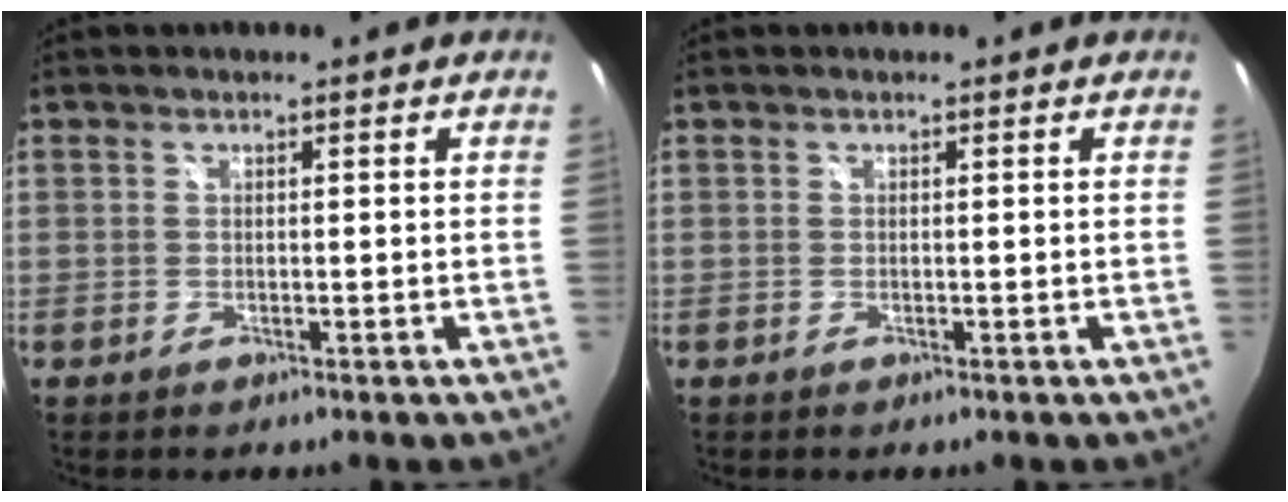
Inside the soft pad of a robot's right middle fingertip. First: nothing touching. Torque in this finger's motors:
{"motor_torque": [-0.05, -0.05, 0.01, 0.01]}